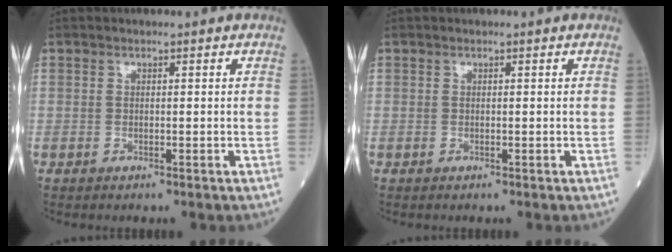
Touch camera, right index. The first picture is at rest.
{"total": 0.0}